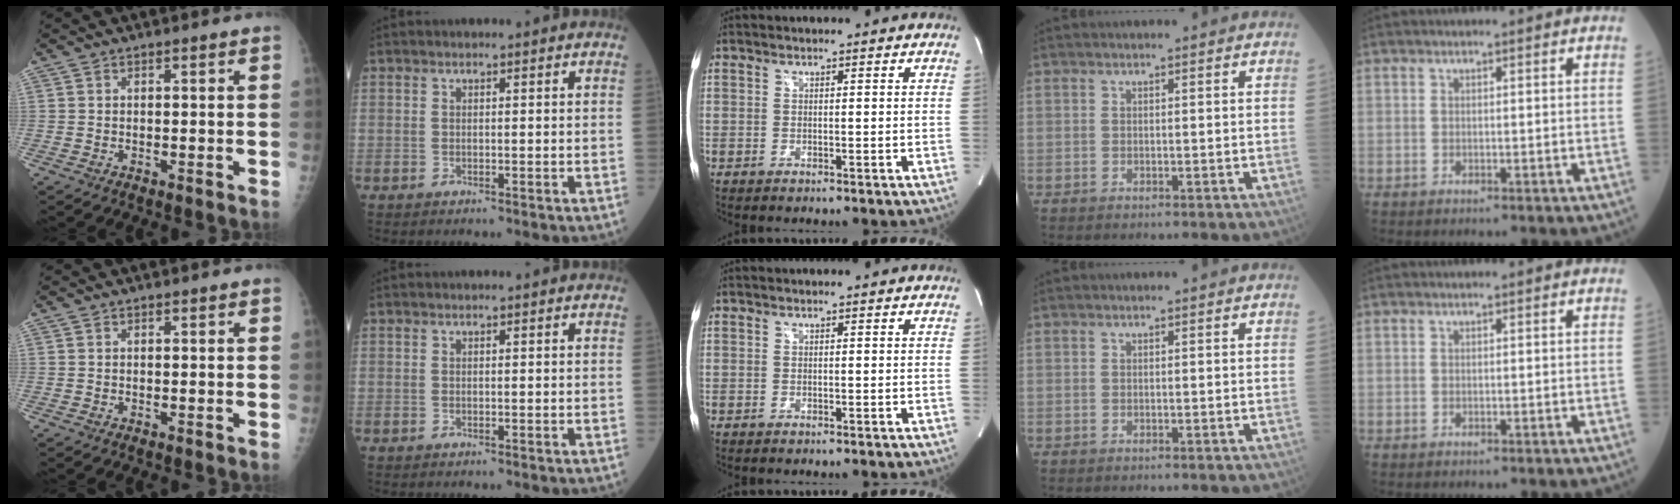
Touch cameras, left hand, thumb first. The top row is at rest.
{}